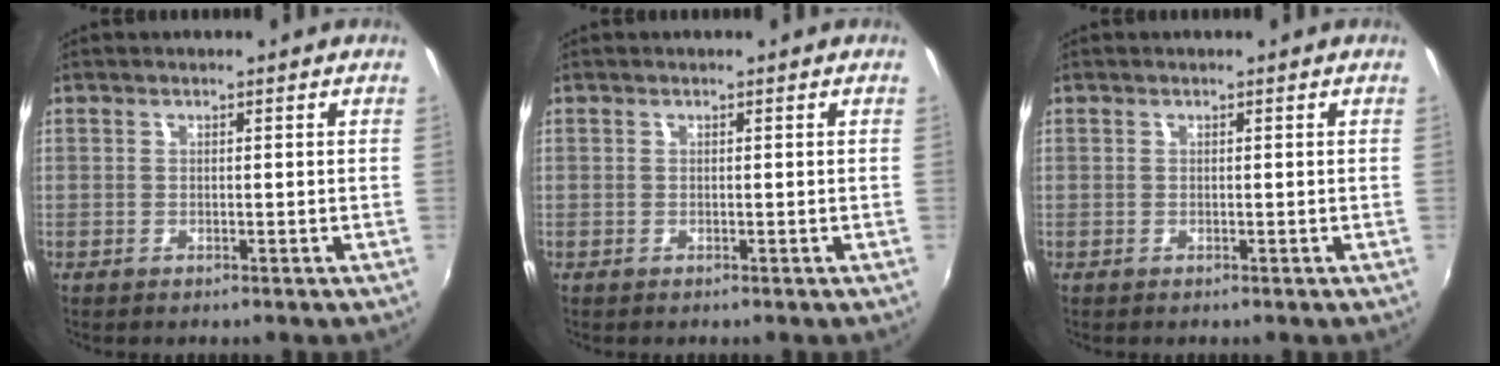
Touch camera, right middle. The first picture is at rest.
{"total": 0.0}
{"total": 0.0}